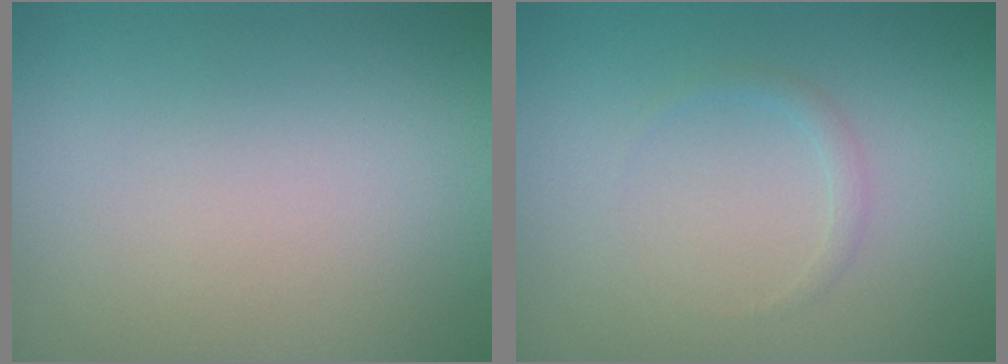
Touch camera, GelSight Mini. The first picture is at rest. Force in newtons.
{"total": 0.8, "press": 0.8, "slide": 0.1}